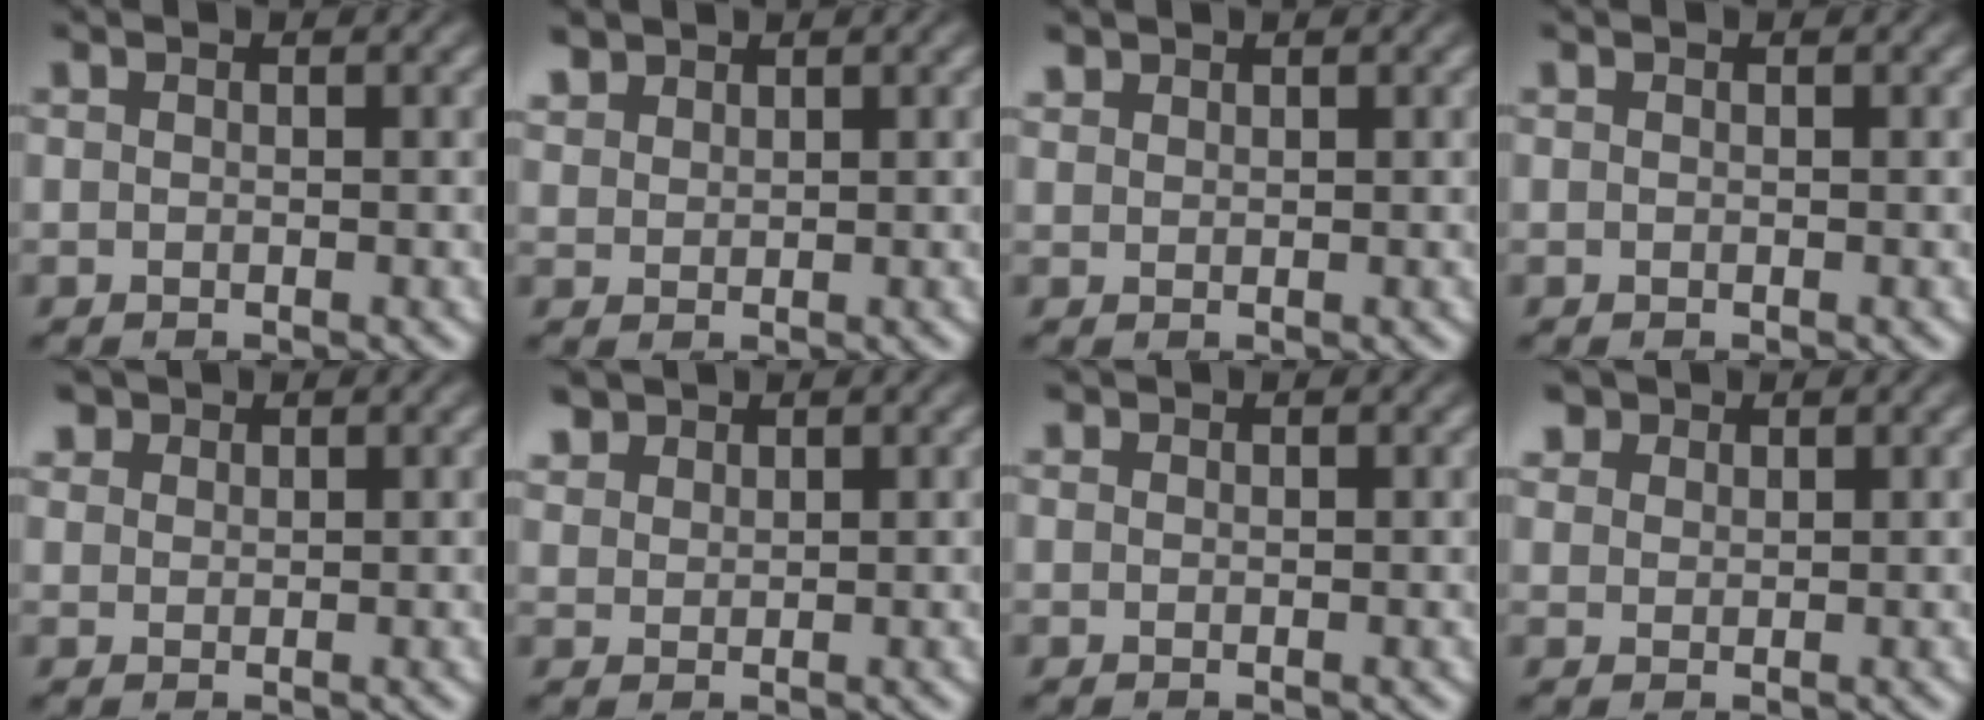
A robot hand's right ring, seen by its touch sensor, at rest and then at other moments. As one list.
[{"total": 2.0, "force": [1.8, 0.9, 0.3], "torque": [-0.004, 0.007, 0.037]}, {"total": 1.3, "force": [1.2, 0.5, 0.2], "torque": [0.004, 0.006, 0.026]}, {"total": 0.0}, {"total": 2.0, "force": [1.6, 1.0, 0.4], "torque": [-0.001, 0.006, 0.032]}, {"total": 2.3, "force": [1.9, 1.1, 0.4], "torque": [-0.004, 0.008, 0.040]}, {"total": 0.5, "force": [0.5, 0.2, 0.0], "torque": [0.009, 0.003, 0.012]}, {"total": 2.6, "force": [2.1, 1.4, 0.7], "torque": [-0.005, 0.008, 0.040]}]